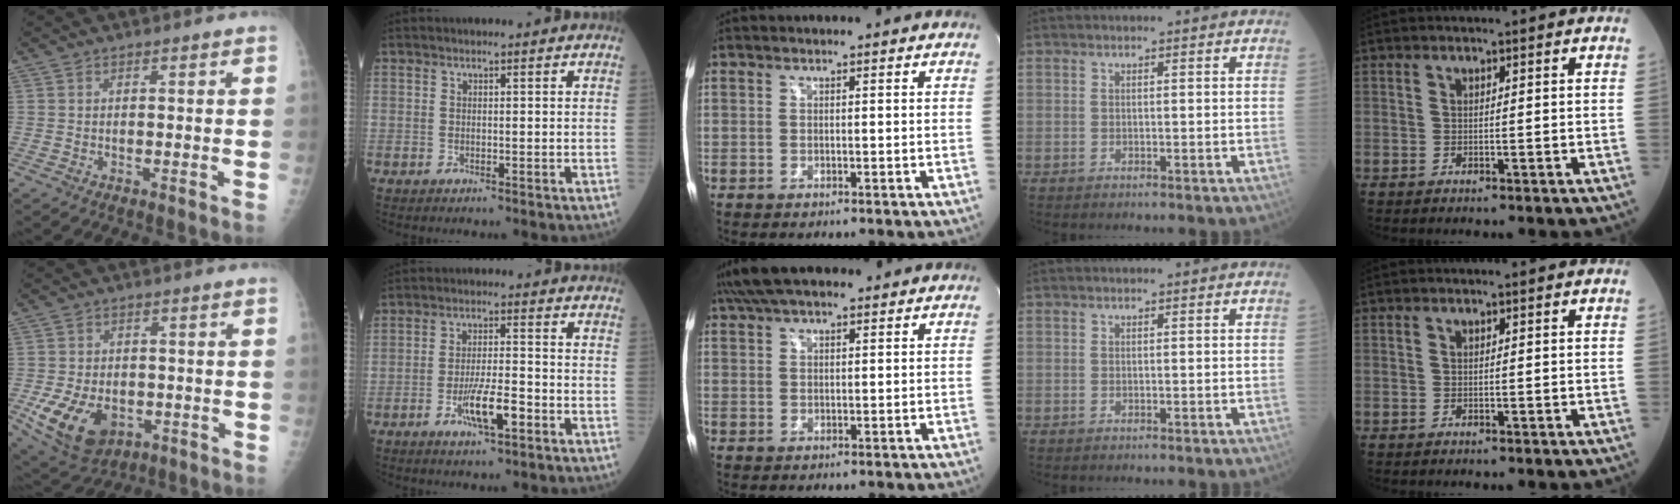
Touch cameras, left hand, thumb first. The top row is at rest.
{"thumb": {"total": 12.8, "force": [-4.1, 8.9, 8.2], "torque": [-0.138, 0.007, -0.050]}, "index": {"total": 6.3, "force": [-3.0, 1.3, 5.4], "torque": [-0.108, -0.007, -0.051]}, "middle": {"total": 8.0, "force": [6.2, 2.5, 4.5], "torque": [-0.082, 0.037, 0.110]}}